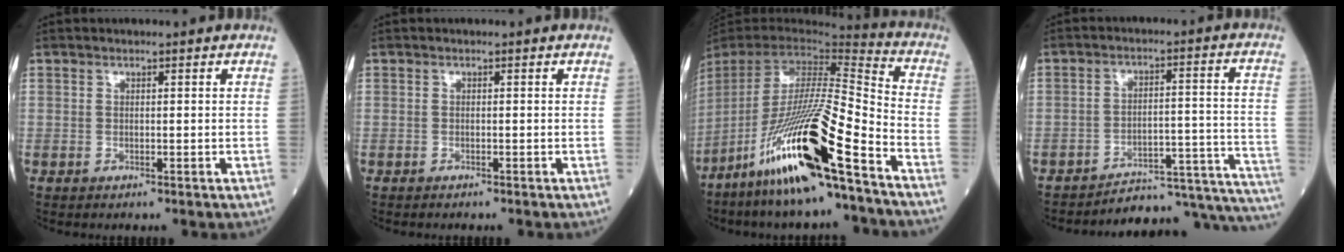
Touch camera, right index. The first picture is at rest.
{"total": 1.1, "force": [-0.7, 0.6, 0.6], "torque": [-0.018, -0.002, -0.009]}
{"total": 25.4, "force": [-14.8, 3.0, 20.4], "torque": [-0.412, -0.056, -0.278]}
{"total": 21.8, "force": [-21.1, 2.2, 4.8], "torque": [-0.010, 0.034, -0.277]}